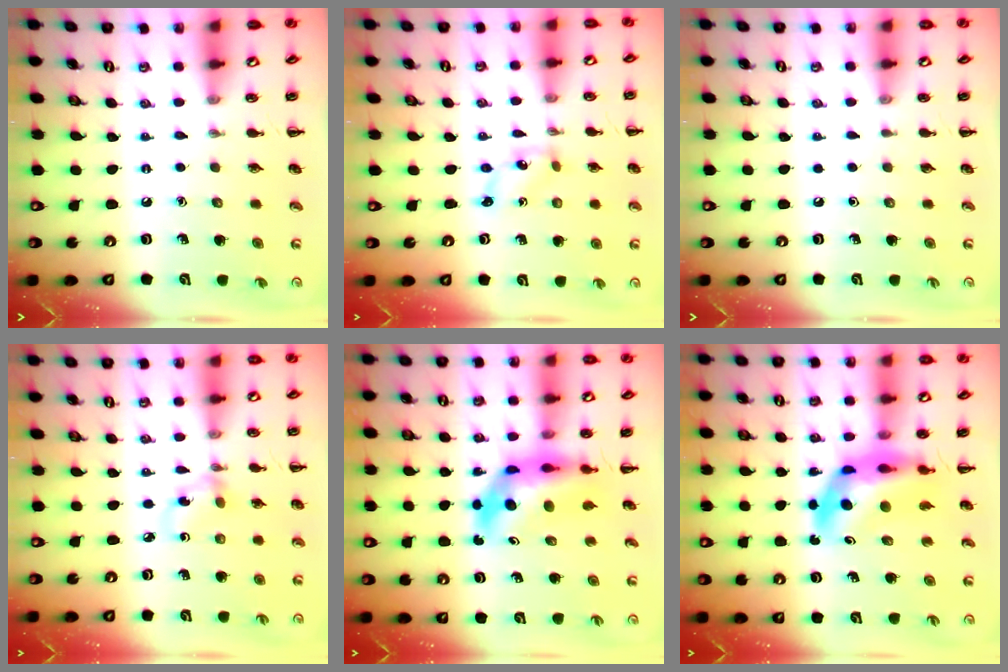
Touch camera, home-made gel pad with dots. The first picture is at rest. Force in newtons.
{"total": 1.4, "press": 1.4, "slide": 0.3}
{"total": 0.0}
{"total": 2.9, "press": 2.7, "slide": 0.9}
{"total": 6.1, "press": 6.0, "slide": 1.5}
{"total": 9.5, "press": 9.0, "slide": 3.2}